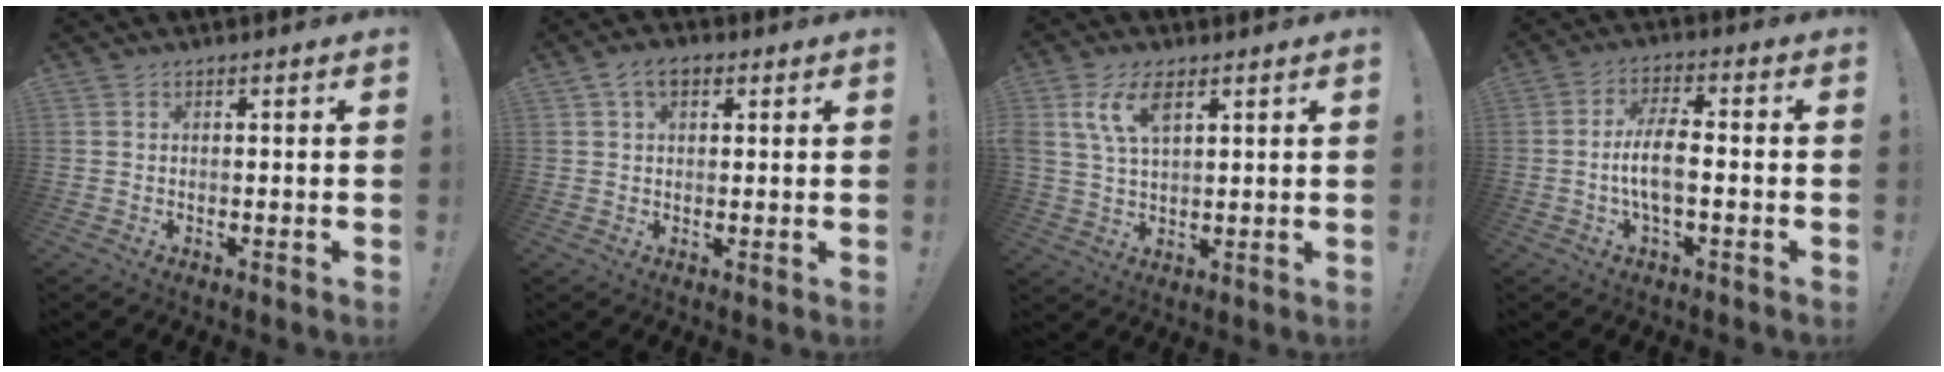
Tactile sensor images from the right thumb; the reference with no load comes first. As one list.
[{"total": 5.3, "force": [2.3, 3.2, 3.6], "torque": [-0.063, 0.003, 0.042]}, {"total": 8.8, "force": [4.1, 4.3, 6.5], "torque": [-0.140, -0.003, 0.074]}, {"total": 8.4, "force": [-1.6, 2.6, 7.8], "torque": [-0.150, 0.004, -0.030]}]